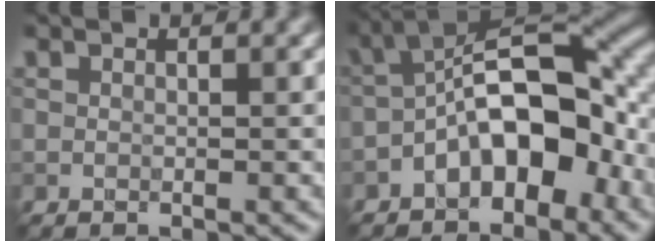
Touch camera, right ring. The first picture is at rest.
{"total": 10.3, "force": [-3.0, 4.9, 8.6], "torque": [-0.128, 0.023, -0.063]}